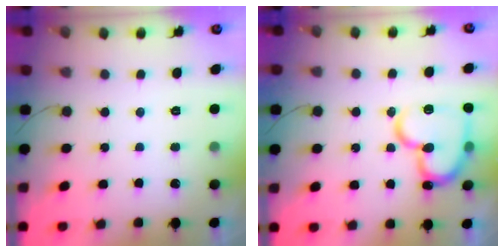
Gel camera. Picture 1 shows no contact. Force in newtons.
{"total": 19.1, "press": 19.0, "slide": 1.8}